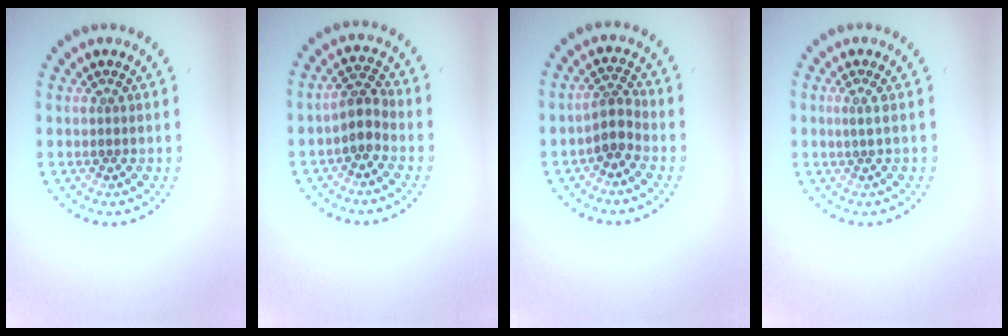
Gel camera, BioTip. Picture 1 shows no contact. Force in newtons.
{"total": 2.2, "press": 1.9, "slide": 1.2}
{"total": 2.5, "press": 2.0, "slide": 1.5}
{"total": 0.6, "press": 0.3, "slide": 0.5}